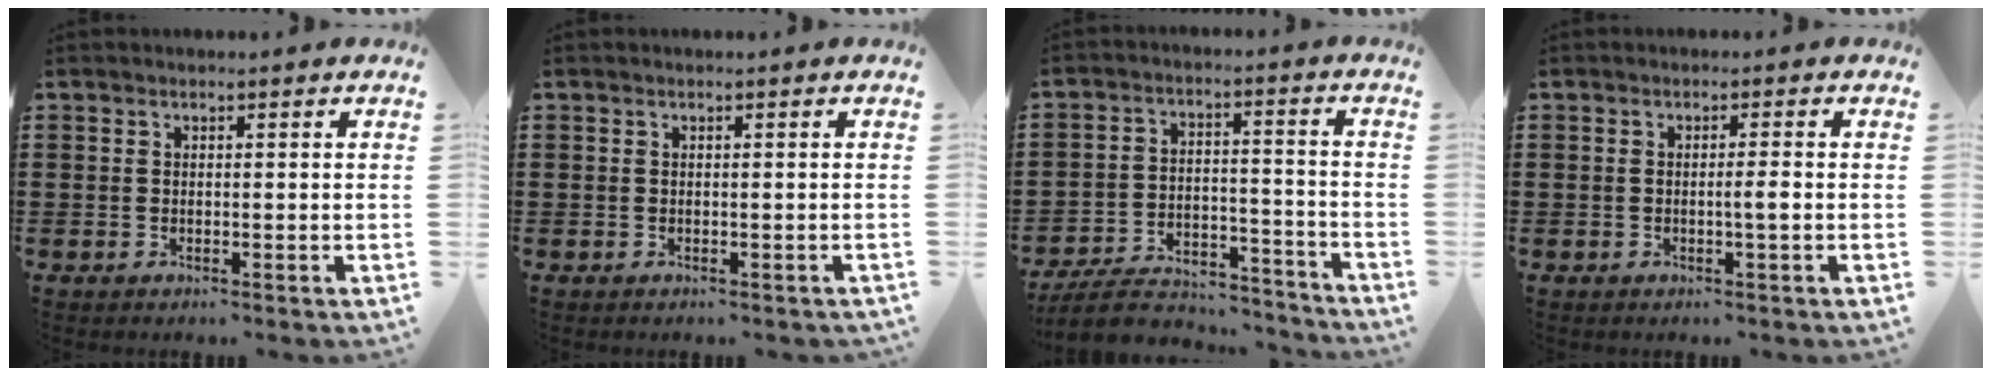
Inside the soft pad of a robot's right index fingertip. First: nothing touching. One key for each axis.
{"total": 0.0}
{"total": 7.0, "fx": -6.4, "fy": 1.5, "fz": 2.1, "tx": -0.042, "ty": 0.014, "tz": -0.124}
{"total": 1.9, "fx": -0.4, "fy": -0.1, "fz": 1.8, "tx": -0.034, "ty": -0.003, "tz": -0.009}